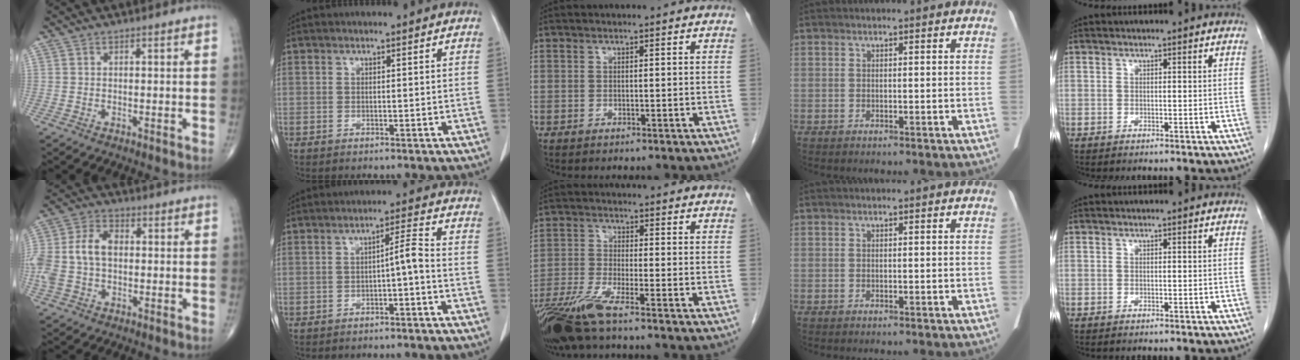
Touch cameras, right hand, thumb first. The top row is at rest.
{"thumb": {"total": 11.7, "force": [0.0, 7.8, 8.7], "torque": [-0.190, 0.030, 0.000]}, "index": {"total": 3.3, "force": [-1.3, 0.0, 3.1], "torque": [-0.047, 0.011, -0.019]}, "middle": {"total": 8.0, "force": [-5.9, -0.1, 5.4], "torque": [-0.112, -0.024, -0.114]}}